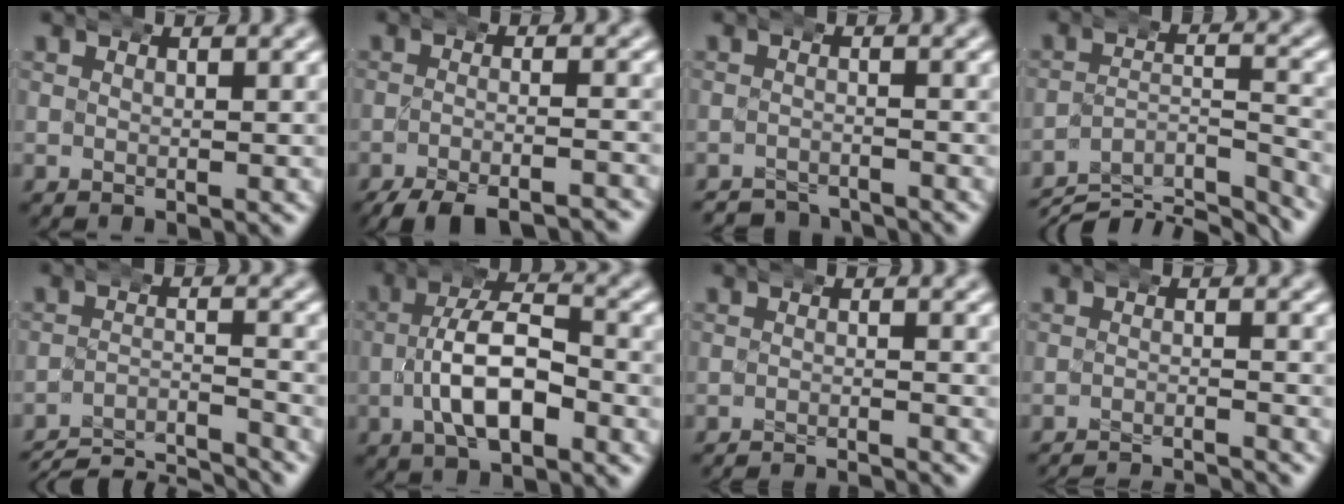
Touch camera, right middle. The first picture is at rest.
{"total": 6.4, "force": [-5.6, 1.4, 2.6], "torque": [-0.045, -0.017, -0.083]}
{"total": 4.1, "force": [-4.0, 0.8, 0.0], "torque": [0.000, -0.014, -0.066]}
{"total": 7.9, "force": [-6.5, 3.3, 3.1], "torque": [-0.039, -0.016, -0.107]}
{"total": 10.5, "force": [-9.8, 2.9, 2.5], "torque": [-0.039, -0.037, -0.151]}
{"total": 6.6, "force": [-1.9, 3.5, 5.3], "torque": [-0.081, 0.000, -0.035]}
{"total": 5.0, "force": [-4.9, 0.7, 0.7], "torque": [-0.006, -0.008, -0.078]}
{"total": 8.0, "force": [-7.8, 1.4, 1.0], "torque": [-0.002, -0.015, -0.125]}